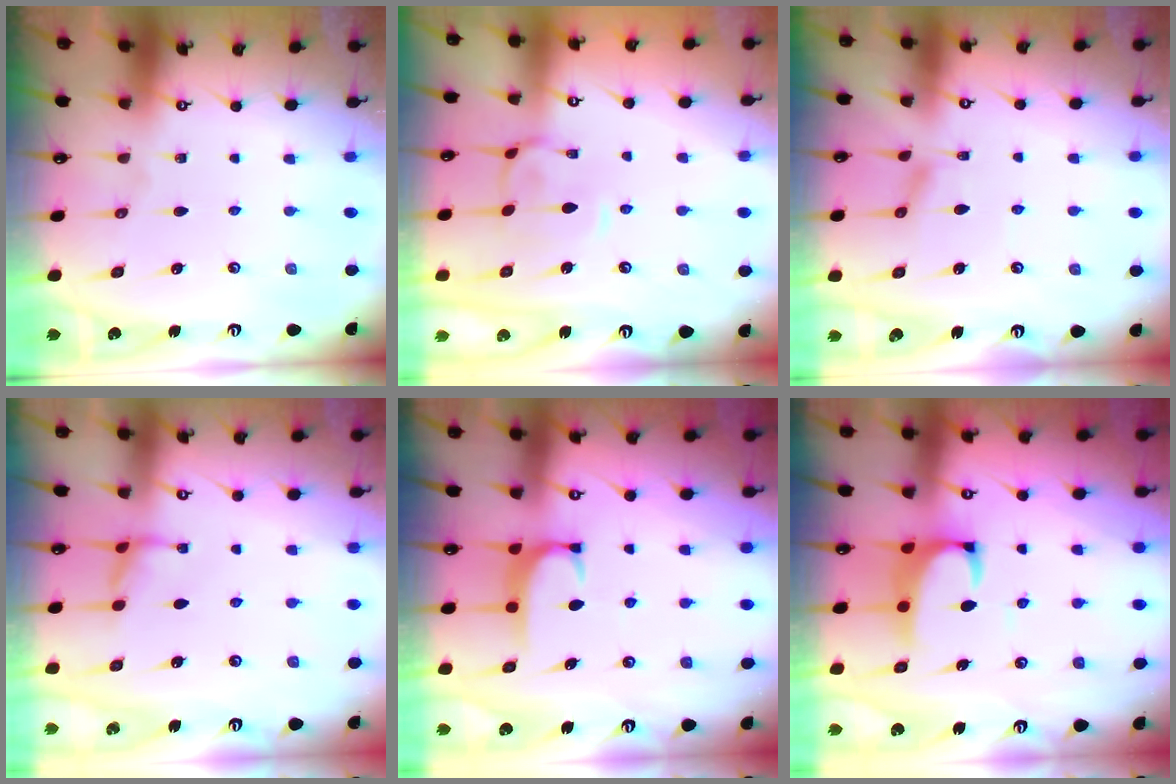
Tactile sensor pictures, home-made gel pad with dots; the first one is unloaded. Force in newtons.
{"total": 0.8, "press": 0.4, "slide": 0.7}
{"total": 2.1, "press": 2.0, "slide": 0.5}
{"total": 1.8, "press": 1.7, "slide": 0.5}
{"total": 1.6, "press": 1.6, "slide": 0.5}
{"total": 2.4, "press": 2.2, "slide": 0.9}